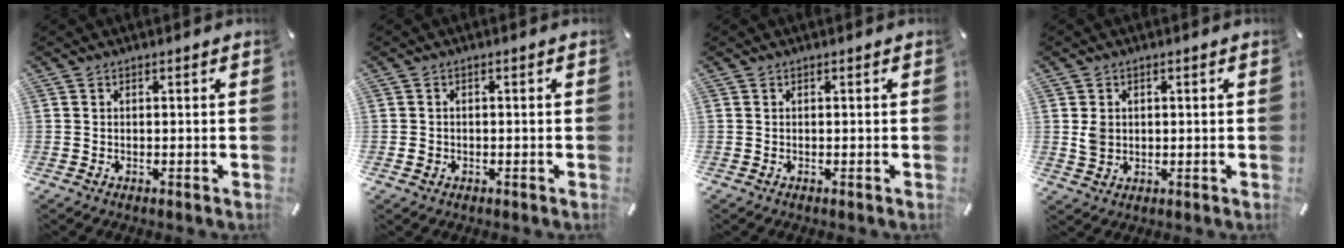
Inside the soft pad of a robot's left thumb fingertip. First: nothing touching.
{"total": 1.5, "force": [-0.4, 1.3, 0.7], "torque": [-0.014, 0.004, -0.010]}
{"total": 0.0}
{"total": 3.5, "force": [0.5, 3.1, 1.6], "torque": [-0.024, 0.002, 0.009]}